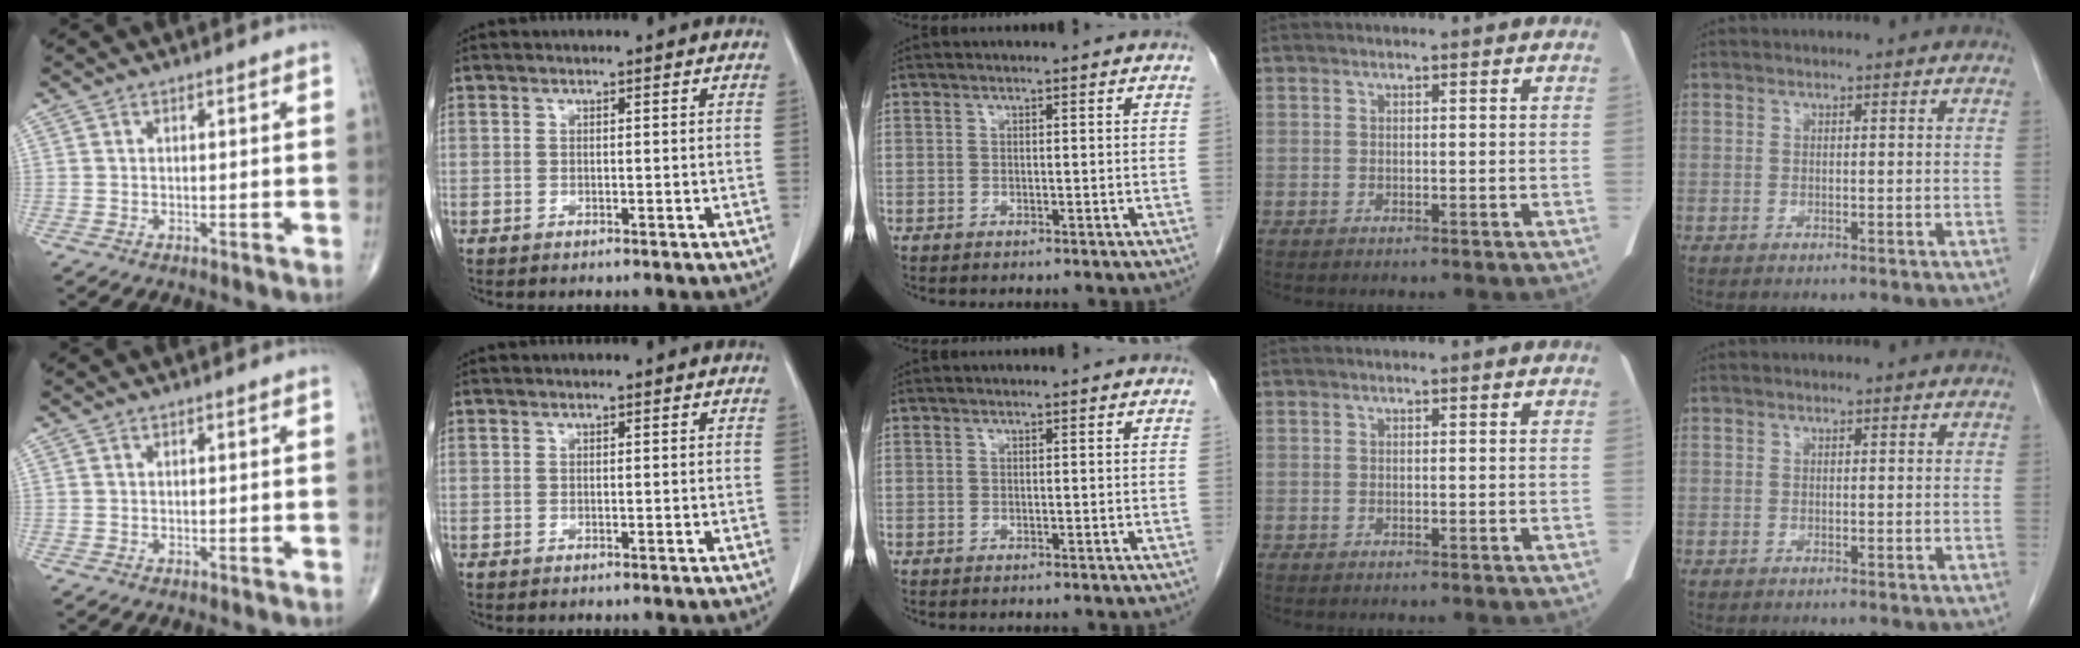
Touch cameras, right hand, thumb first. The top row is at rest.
{}